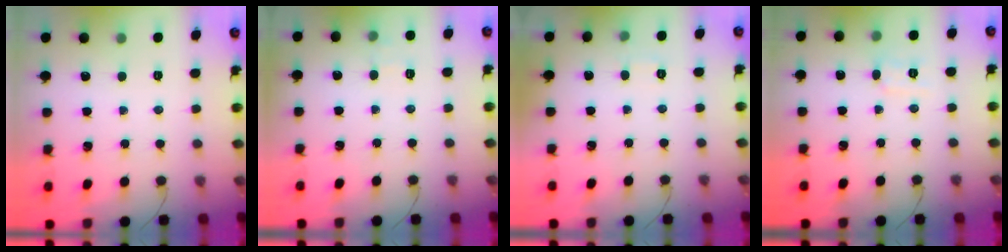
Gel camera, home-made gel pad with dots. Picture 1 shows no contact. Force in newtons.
{"total": 4.9, "press": 4.7, "slide": 1.6}
{"total": 2.0, "press": 1.7, "slide": 1.0}
{"total": 5.2, "press": 5.1, "slide": 1.3}